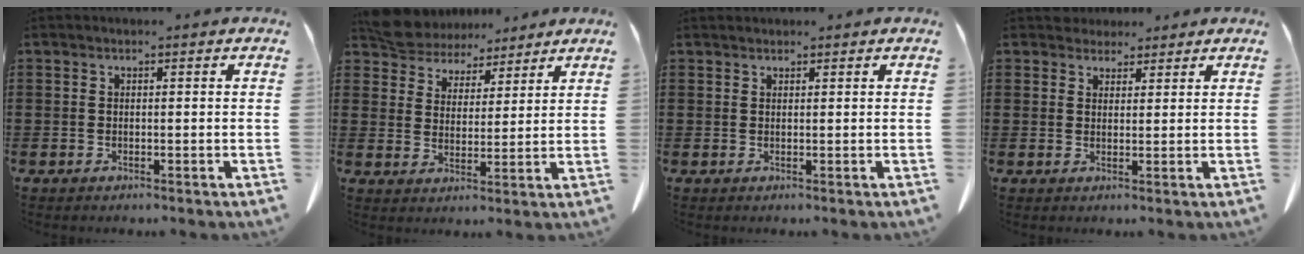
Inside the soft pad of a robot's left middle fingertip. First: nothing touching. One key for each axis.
{"total": 6.5, "fx": 6.1, "fy": 2.1, "fz": 0.3, "tx": -0.040, "ty": -0.029, "tz": 0.116}
{"total": 0.9, "fx": 0.8, "fy": 0.2, "fz": 0.0, "tx": -0.003, "ty": -0.001, "tz": 0.018}
{"total": 3.0, "fx": 2.8, "fy": 1.2, "fz": 0.0, "tx": -0.001, "ty": -0.004, "tz": 0.054}